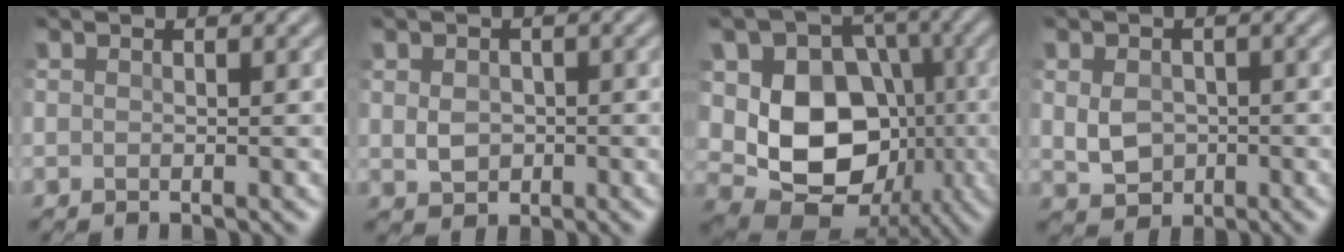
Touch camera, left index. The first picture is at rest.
{"total": 2.6, "force": [-0.1, 2.1, 1.6], "torque": [-0.032, -0.005, -0.001]}
{"total": 12.6, "force": [-0.8, 9.8, 7.9], "torque": [-0.138, -0.009, -0.016]}
{"total": 3.4, "force": [-0.3, 2.7, 2.0], "torque": [-0.045, -0.009, -0.004]}